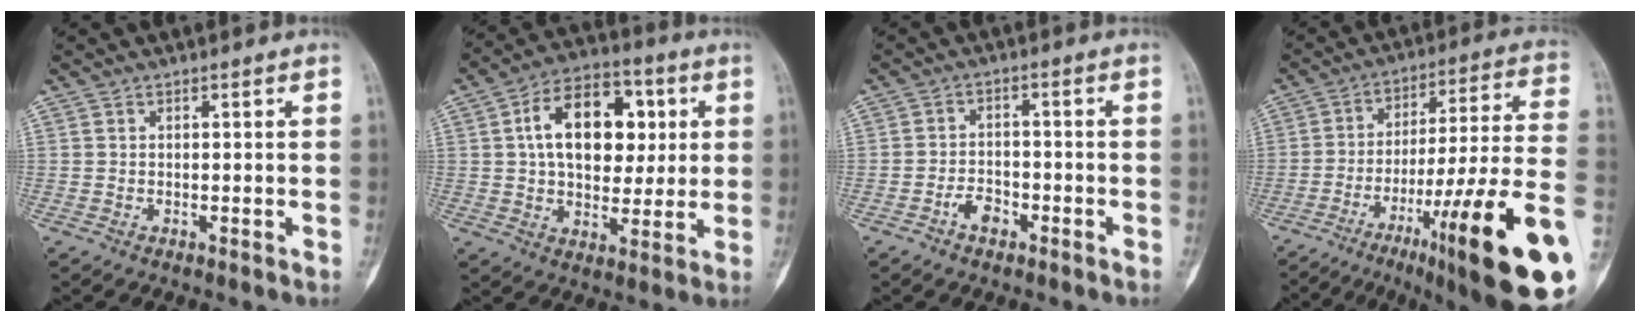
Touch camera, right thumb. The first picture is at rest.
{"total": 17.2, "force": [3.6, 11.1, 12.6], "torque": [-0.161, 0.010, 0.055]}
{"total": 3.8, "force": [-2.3, 2.2, 2.1], "torque": [-0.028, 0.019, -0.040]}
{"total": 26.7, "force": [-10.9, 3.1, 24.2], "torque": [-0.319, 0.048, -0.158]}